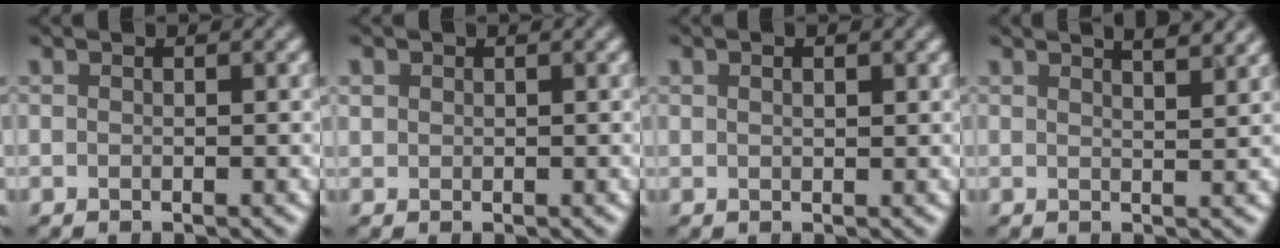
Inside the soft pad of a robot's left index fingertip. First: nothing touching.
{"total": 0.8, "force": [0.4, 0.7, 0.1], "torque": [-0.001, 0.000, 0.008]}
{"total": 1.2, "force": [0.7, 0.5, 0.9], "torque": [-0.016, 0.001, 0.013]}
{"total": 4.4, "force": [3.3, 1.5, 2.5], "torque": [0.000, 0.023, 0.014]}